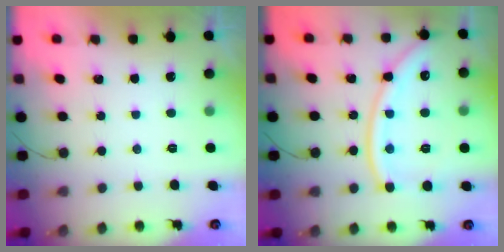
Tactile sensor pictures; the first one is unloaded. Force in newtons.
{"total": 14.5, "press": 14.4, "slide": 1.5}